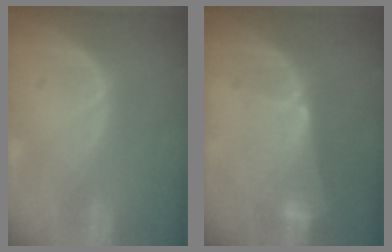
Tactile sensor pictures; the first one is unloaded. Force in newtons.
{"total": 6.6, "press": 5.9, "slide": 2.9}